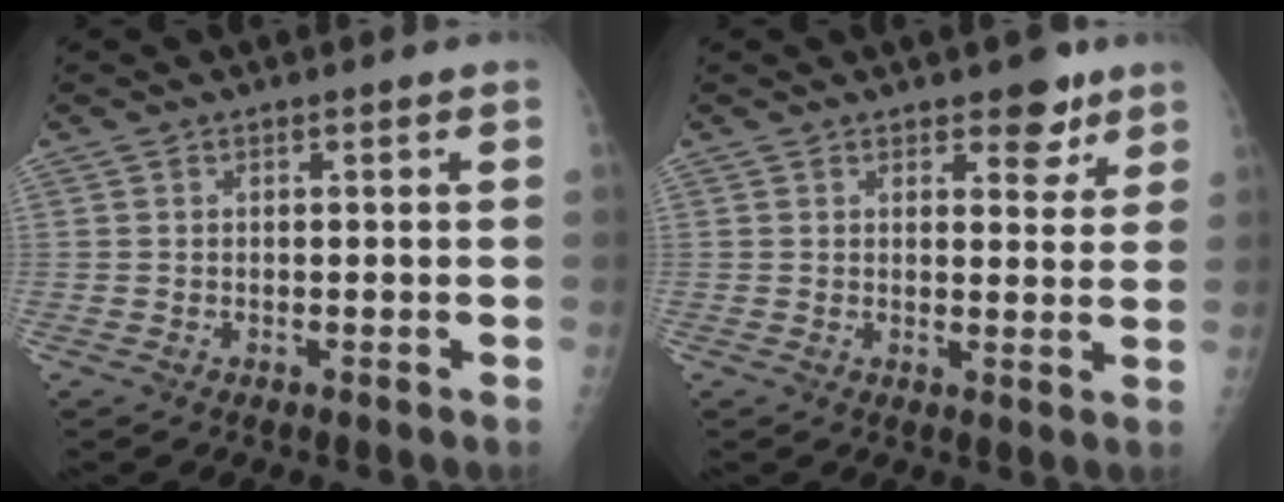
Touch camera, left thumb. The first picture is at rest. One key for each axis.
{"total": 5.1, "fx": 3.4, "fy": 2.6, "fz": 2.6, "tx": -0.005, "ty": -0.018, "tz": 0.044}